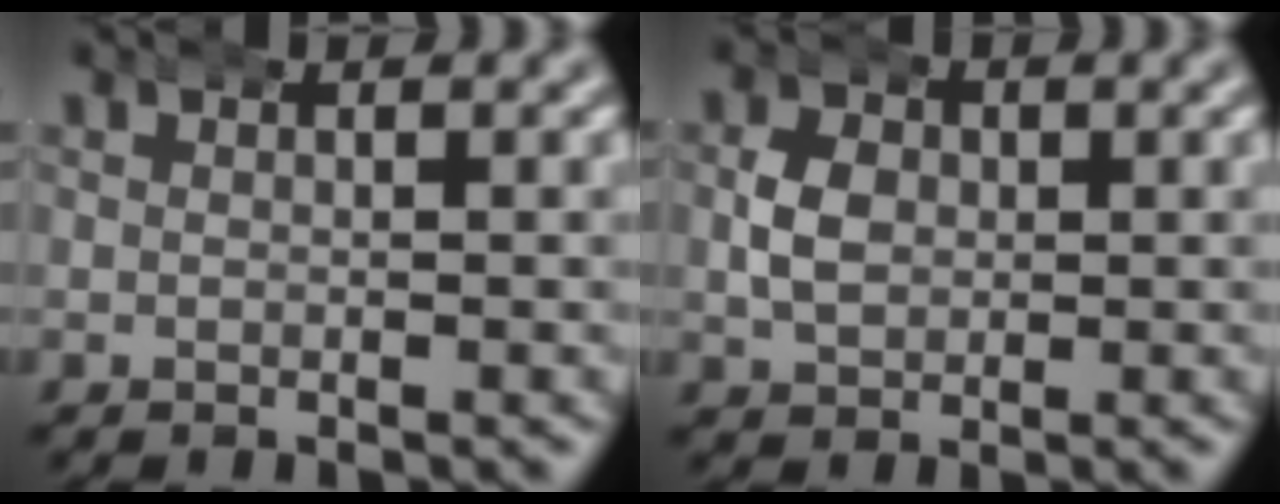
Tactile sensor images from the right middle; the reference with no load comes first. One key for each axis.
{"total": 2.7, "fx": 0.1, "fy": 2.2, "fz": 1.7, "tx": -0.032, "ty": 0.000, "tz": 0.006}